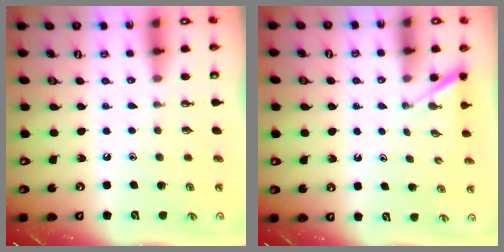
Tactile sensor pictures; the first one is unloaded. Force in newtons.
{"total": 1.2, "press": 1.2, "slide": 0.1}